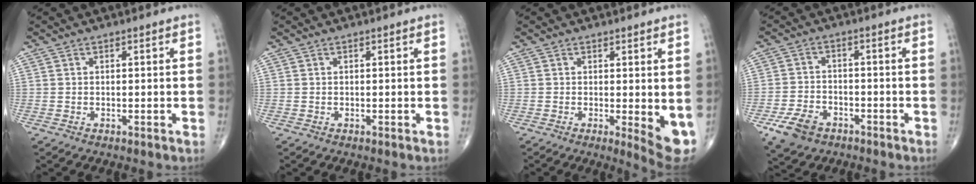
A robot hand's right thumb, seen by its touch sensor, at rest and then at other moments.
{"total": 0.0}
{"total": 6.0, "force": [-0.6, 1.6, 5.8], "torque": [-0.075, -0.016, -0.007]}
{"total": 7.2, "force": [-4.1, 4.7, 3.6], "torque": [-0.065, 0.017, -0.070]}